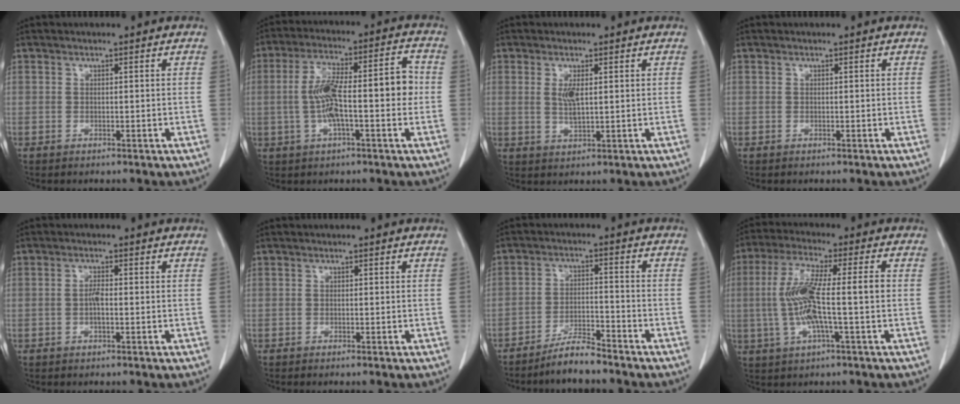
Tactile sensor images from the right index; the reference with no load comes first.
{"total": 12.4, "force": [-0.9, 2.8, 12.1], "torque": [-0.203, 0.036, -0.013]}
{"total": 3.1, "force": [0.9, 0.8, 2.9], "torque": [-0.061, -0.006, 0.020]}
{"total": 0.0}
{"total": 1.8, "force": [-0.3, 0.4, 1.7], "torque": [-0.036, 0.002, -0.007]}
{"total": 0.6, "force": [-0.5, -0.1, 0.3], "torque": [-0.005, 0.000, -0.008]}
{"total": 5.3, "force": [-4.9, 0.4, 2.2], "torque": [-0.038, -0.012, -0.092]}
{"total": 10.5, "force": [-0.8, 1.0, 10.4], "torque": [-0.212, 0.012, -0.020]}